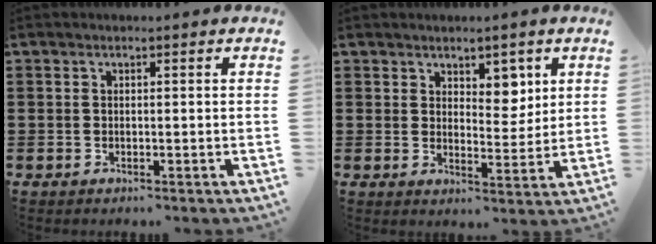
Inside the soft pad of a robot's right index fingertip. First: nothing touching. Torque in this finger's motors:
{"motor_torque": [0.13, 0.24, 0.20, 0.01]}